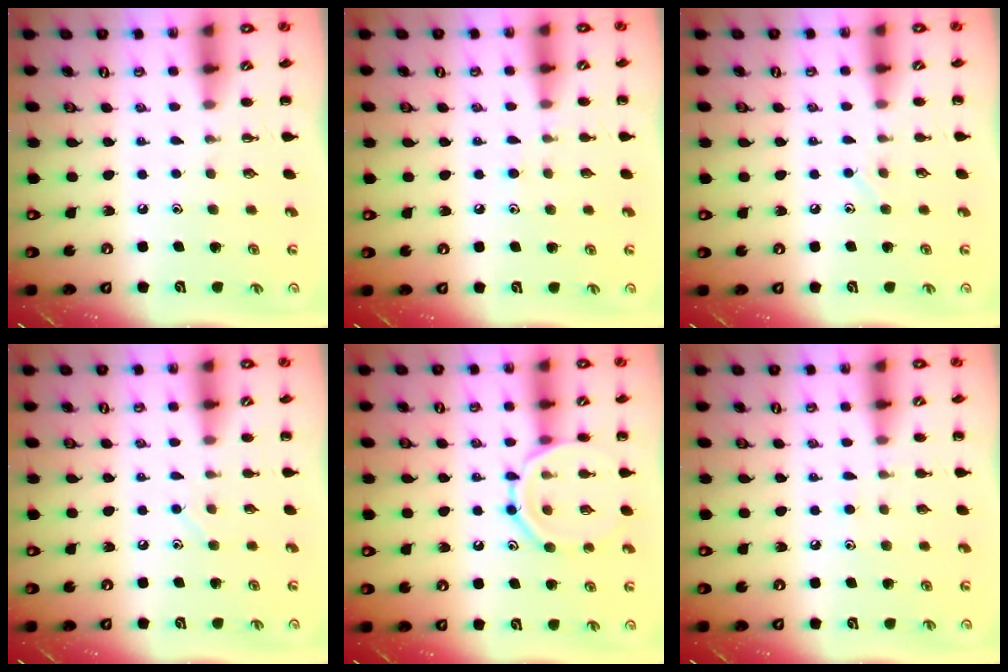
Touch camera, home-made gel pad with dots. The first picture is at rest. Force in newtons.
{"total": 5.8, "press": 5.6, "slide": 1.7}
{"total": 5.1, "press": 4.9, "slide": 1.4}
{"total": 5.1, "press": 4.9, "slide": 1.4}
{"total": 13.2, "press": 13.2, "slide": 0.9}
{"total": 5.3, "press": 5.0, "slide": 1.9}